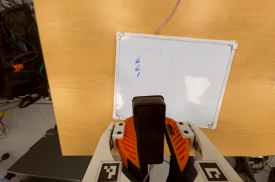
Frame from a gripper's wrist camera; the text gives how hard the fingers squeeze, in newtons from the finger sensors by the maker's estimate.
{"total": 8.1, "left": 8.7, "right": 7.6}